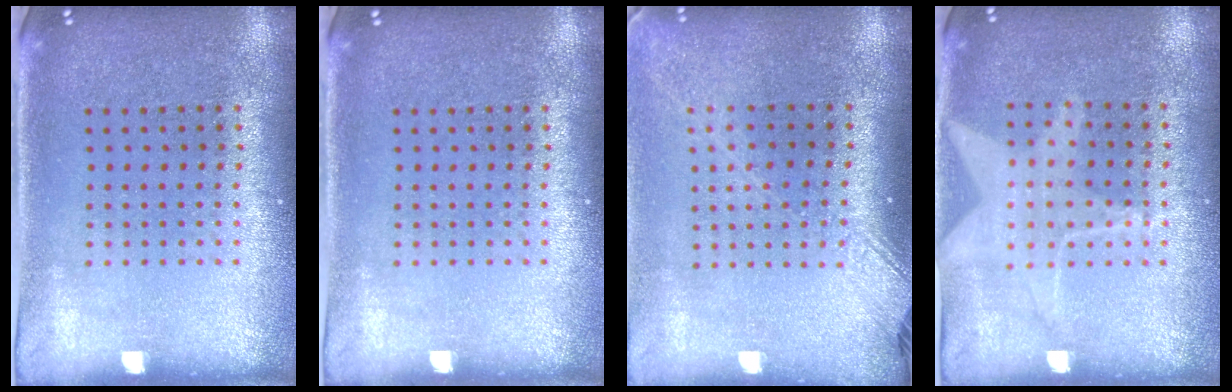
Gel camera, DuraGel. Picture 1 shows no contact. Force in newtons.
{"total": 0.0}
{"total": 1.8, "press": 1.4, "slide": 1.0}
{"total": 1.3, "press": 1.2, "slide": 0.3}